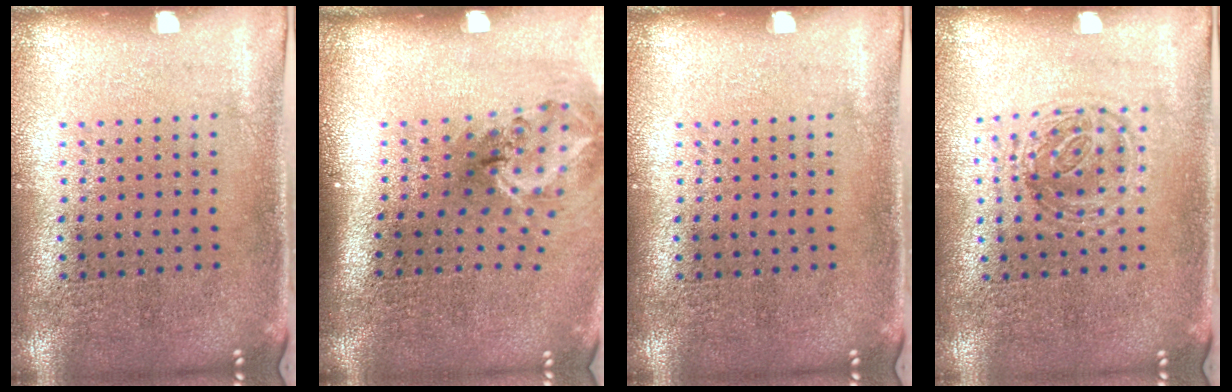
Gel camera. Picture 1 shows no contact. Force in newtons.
{"total": 1.9, "press": 1.3, "slide": 1.4}
{"total": 0.0}
{"total": 1.2, "press": 1.0, "slide": 0.6}